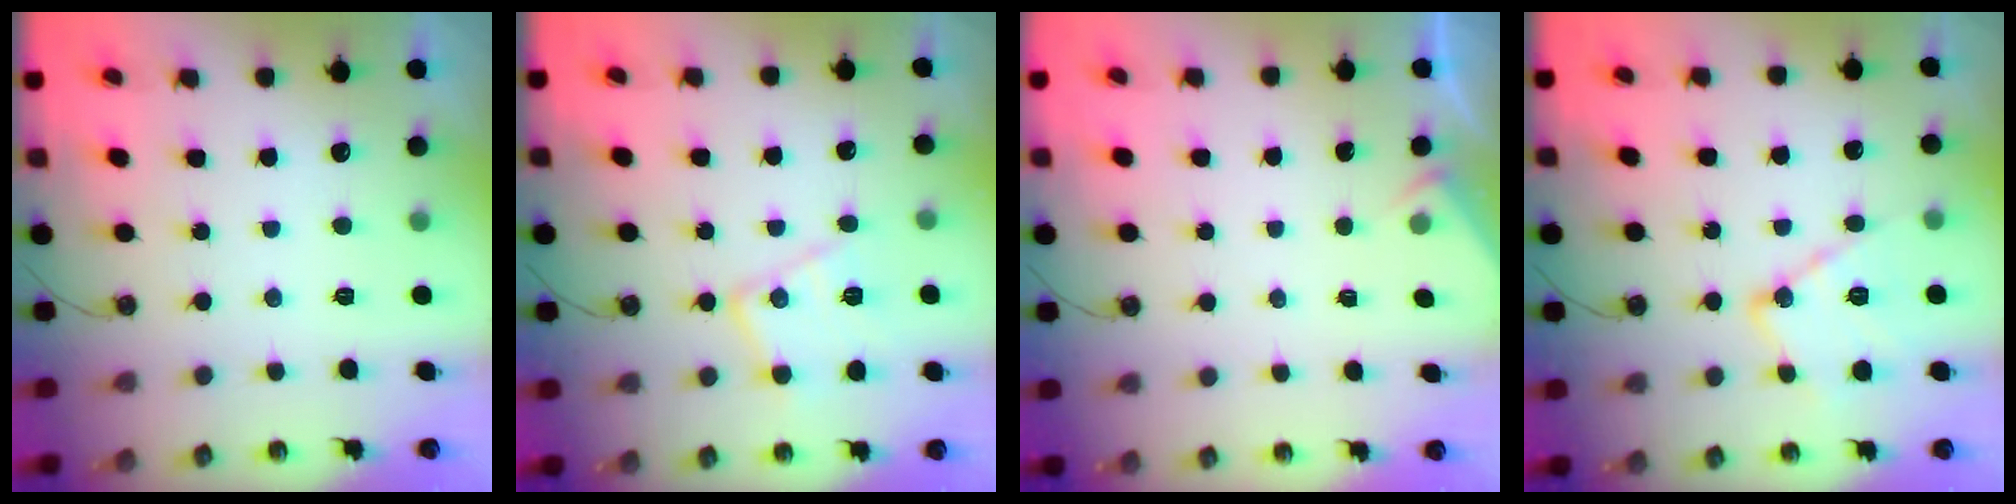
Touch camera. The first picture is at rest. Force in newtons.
{"total": 12.9, "press": 12.9, "slide": 0.4}
{"total": 2.8, "press": 2.7, "slide": 0.4}
{"total": 13.0, "press": 12.9, "slide": 1.1}